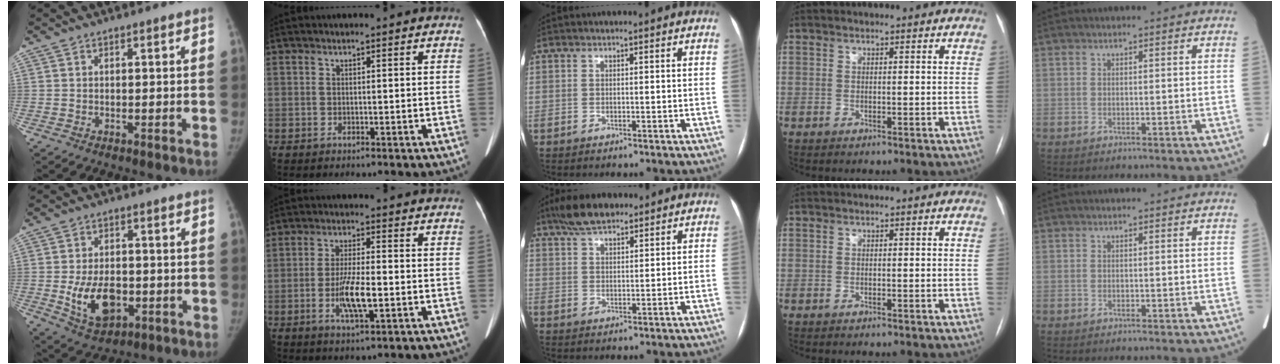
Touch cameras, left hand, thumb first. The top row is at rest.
{"thumb": {"total": 10.7, "force": [-2.2, 6.9, 7.9], "torque": [-0.117, 0.000, -0.023]}, "index": {"total": 6.8, "force": [-1.8, 1.2, 6.5], "torque": [-0.125, -0.006, -0.033]}, "middle": {"total": 6.9, "force": [5.5, 2.1, 3.7], "torque": [-0.075, 0.016, 0.099]}}